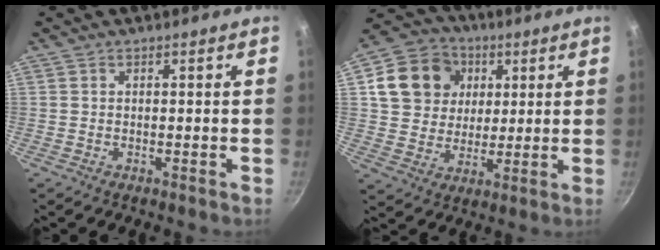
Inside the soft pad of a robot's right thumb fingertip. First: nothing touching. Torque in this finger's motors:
{"motor_torque": [0.83, 1.97, 0.41, -0.37, 0.06]}